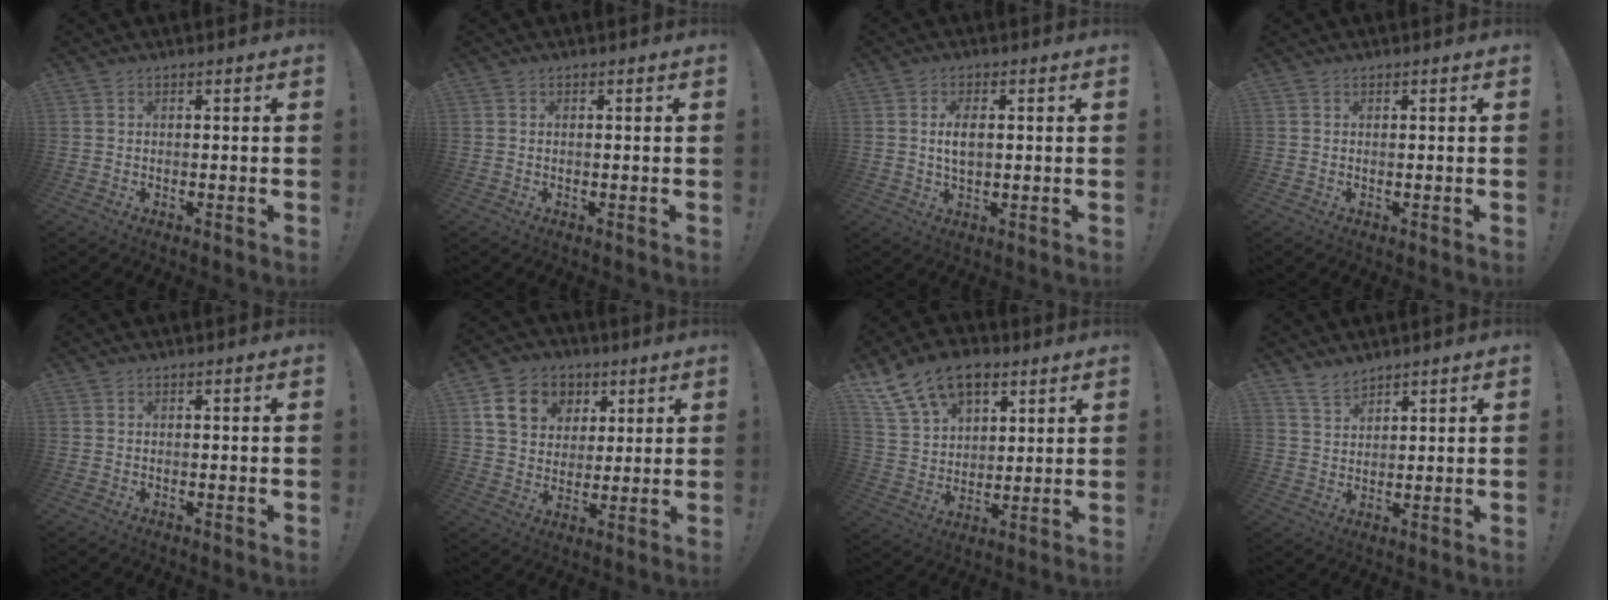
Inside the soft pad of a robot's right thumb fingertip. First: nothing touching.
{"total": 0.0}
{"total": 5.0, "force": [0.6, 2.4, 4.3], "torque": [-0.077, 0.000, 0.006]}
{"total": 0.0}
{"total": 0.0}
{"total": 13.6, "force": [5.6, 10.9, 5.8], "torque": [-0.073, -0.023, 0.113]}
{"total": 15.8, "force": [9.4, 9.9, 8.1], "torque": [-0.132, -0.053, 0.178]}
{"total": 5.2, "force": [4.7, 1.8, 1.3], "torque": [-0.024, -0.029, 0.089]}